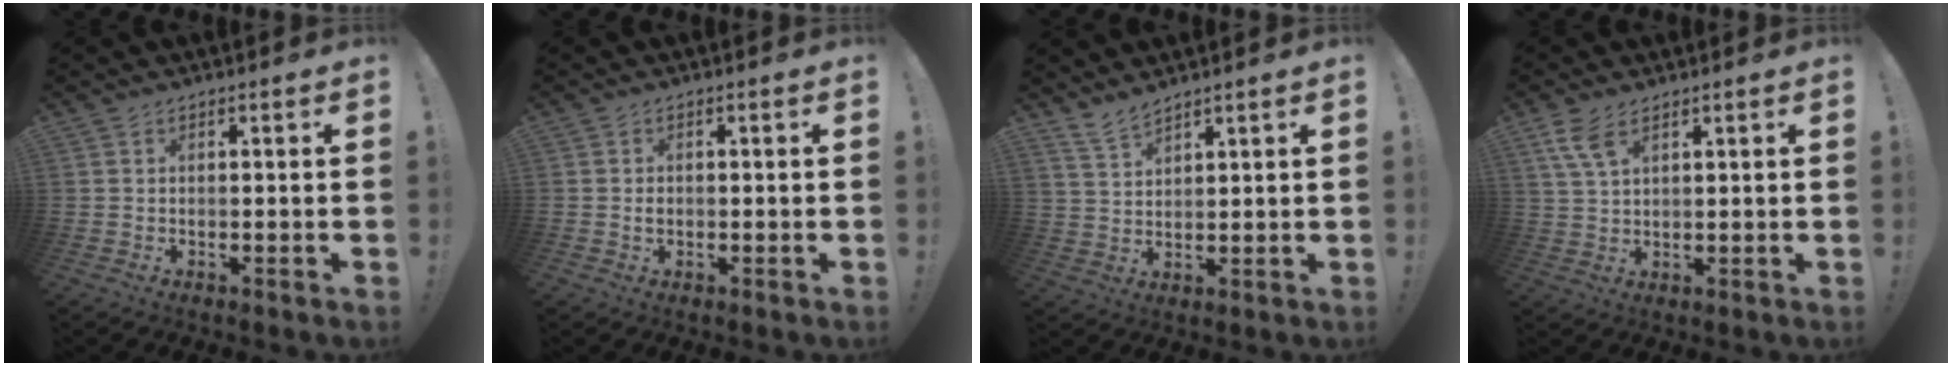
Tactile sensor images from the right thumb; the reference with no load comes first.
{"total": 1.0, "force": [-0.2, 0.8, 0.6], "torque": [-0.003, -0.001, -0.006]}
{"total": 5.5, "force": [4.9, 1.2, 2.1], "torque": [-0.045, -0.027, 0.093]}
{"total": 6.5, "force": [3.8, 3.0, 4.4], "torque": [-0.081, -0.014, 0.074]}